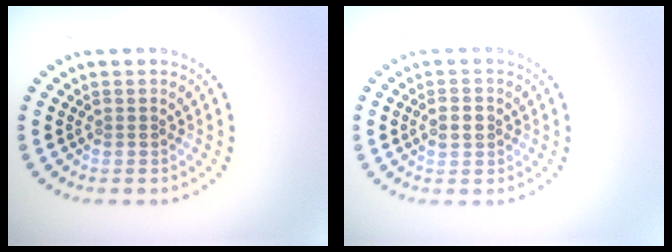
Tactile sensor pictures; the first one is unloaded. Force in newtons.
{"total": 2.3, "press": 2.3, "slide": 0.1}